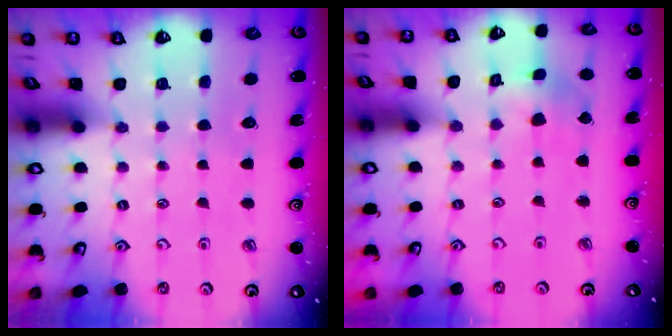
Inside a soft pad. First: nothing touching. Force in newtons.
{"total": 2.6, "press": 2.5, "slide": 0.3}